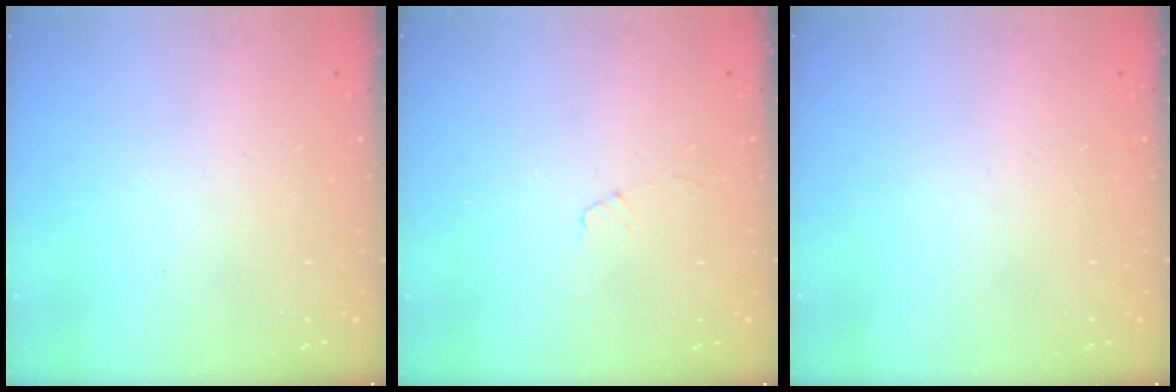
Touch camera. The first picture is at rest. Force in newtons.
{"total": 3.8, "press": 3.8, "slide": 0.3}
{"total": 0.0}